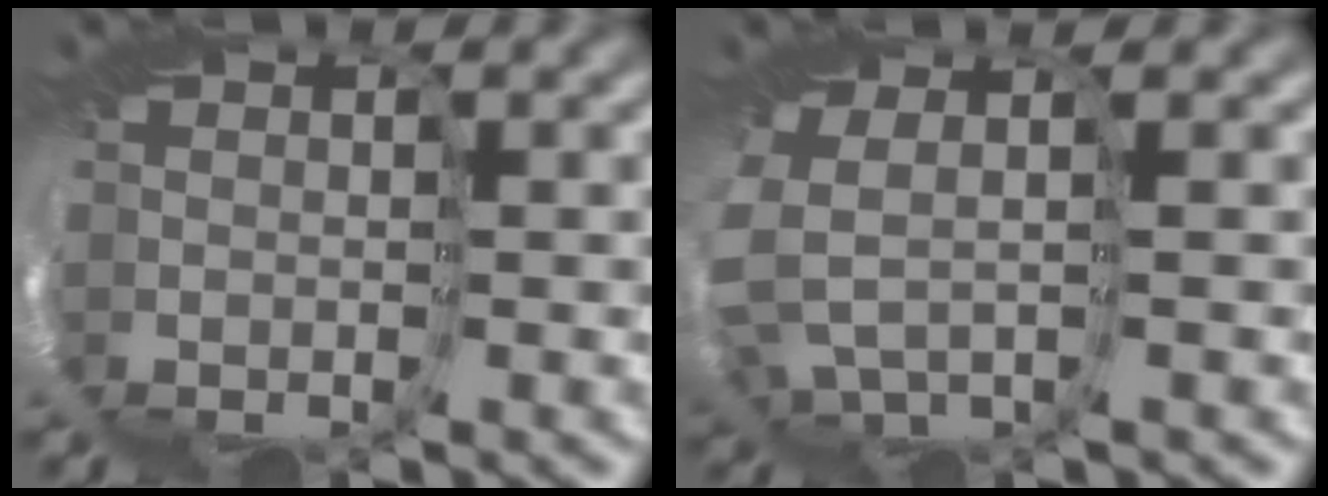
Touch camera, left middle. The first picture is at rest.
{"total": 2.1, "force": [1.9, 0.2, 1.0], "torque": [-0.056, -0.017, 0.025]}